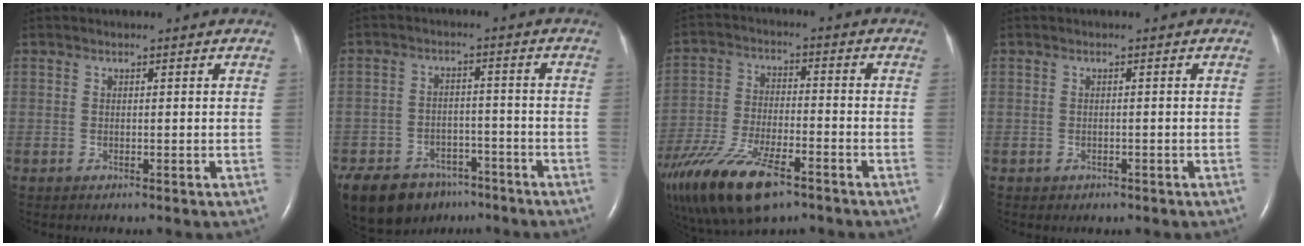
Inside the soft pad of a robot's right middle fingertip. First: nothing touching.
{"total": 14.3, "force": [-10.4, 8.1, 5.3], "torque": [-0.119, -0.001, -0.152]}
{"total": 19.9, "force": [-13.0, 7.1, 13.2], "torque": [-0.299, -0.036, -0.231]}
{"total": 0.8, "force": [-0.4, 0.7, 0.1], "torque": [-0.001, 0.004, -0.001]}